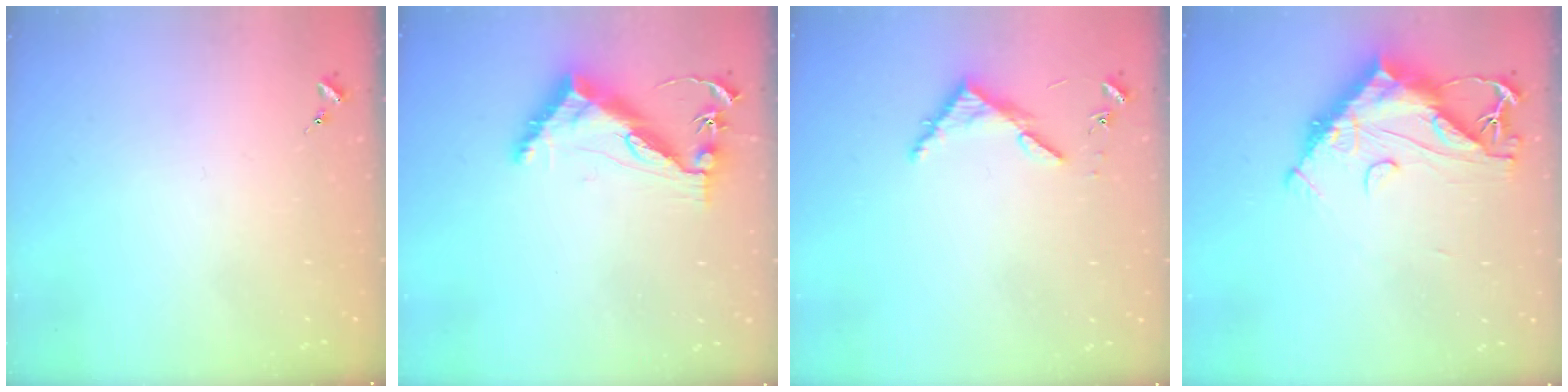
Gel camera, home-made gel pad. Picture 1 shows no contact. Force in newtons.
{"total": 12.8, "press": 12.8, "slide": 0.8}
{"total": 4.0, "press": 4.0, "slide": 0.3}
{"total": 15.1, "press": 15.1, "slide": 1.2}